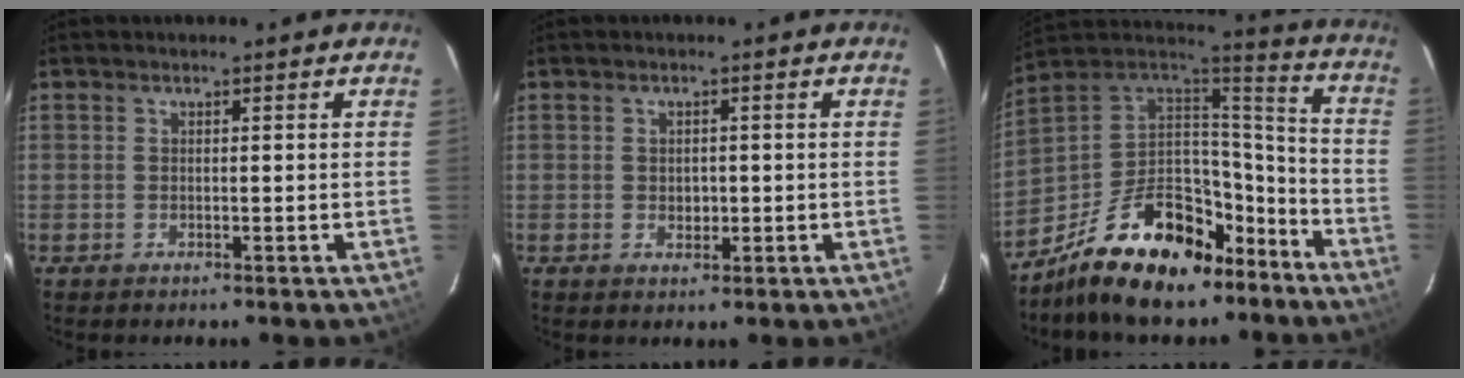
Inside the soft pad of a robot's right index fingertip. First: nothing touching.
{"total": 2.0, "force": [-0.1, 1.6, 1.1], "torque": [-0.017, 0.002, -0.001]}
{"total": 23.2, "force": [-15.0, 11.5, 13.5], "torque": [-0.254, 0.033, -0.226]}